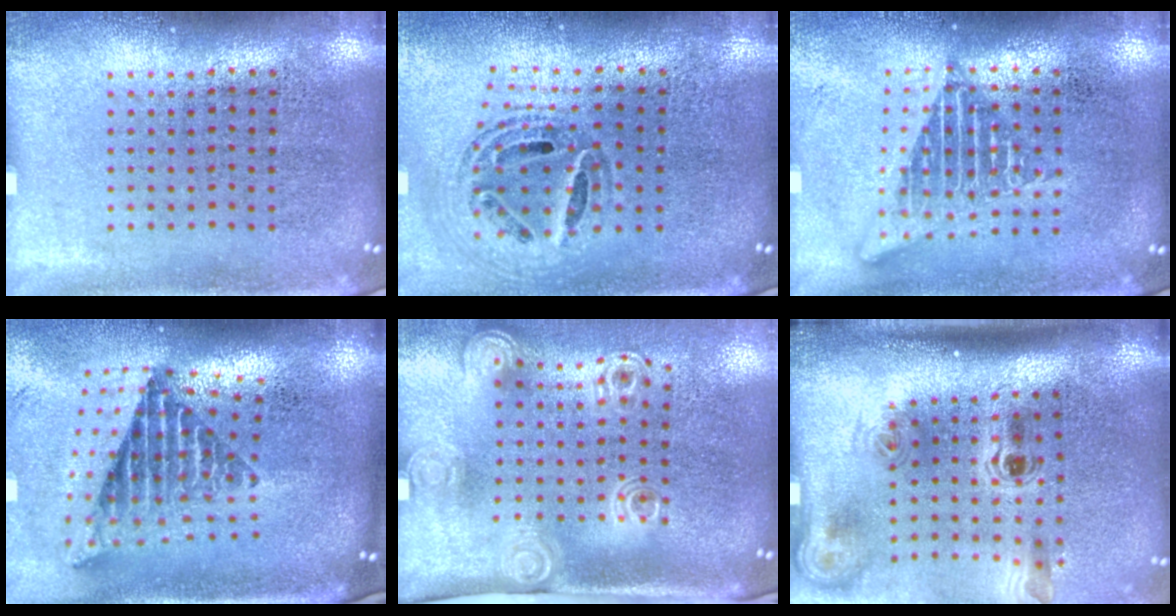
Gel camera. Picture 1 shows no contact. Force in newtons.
{"total": 0.9, "press": 0.9, "slide": 0.2}
{"total": 2.0, "press": 2.0, "slide": 0.2}
{"total": 2.4, "press": 1.6, "slide": 1.9}
{"total": 2.1, "press": 1.5, "slide": 1.5}
{"total": 2.3, "press": 1.5, "slide": 1.8}